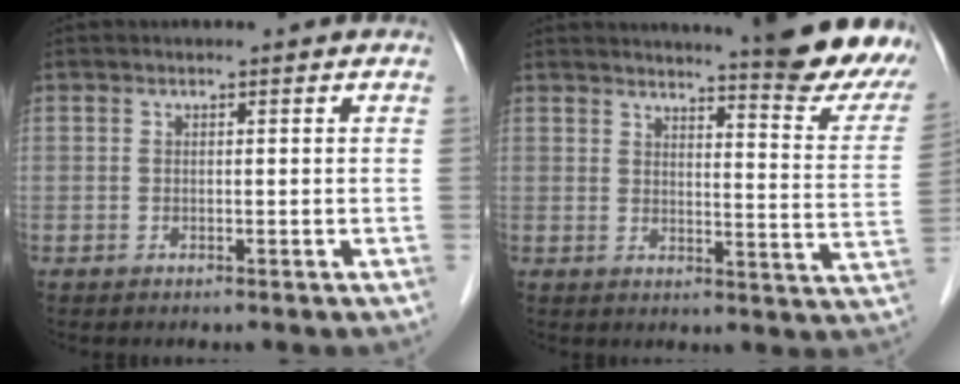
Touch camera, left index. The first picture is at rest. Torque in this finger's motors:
{"motor_torque": [0.21, -0.68, 0.33, 0.11]}